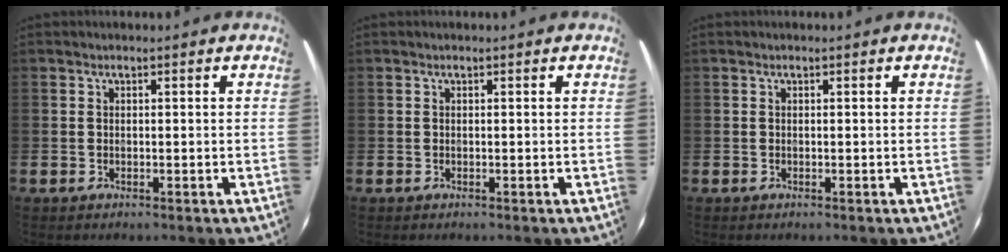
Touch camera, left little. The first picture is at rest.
{"total": 0.0}
{"total": 0.0}